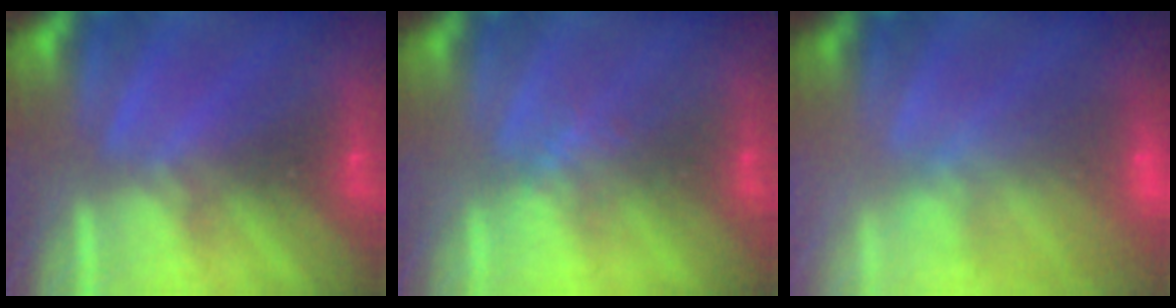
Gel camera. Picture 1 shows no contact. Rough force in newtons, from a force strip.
{"total": 2.1}
{"total": 8.3}